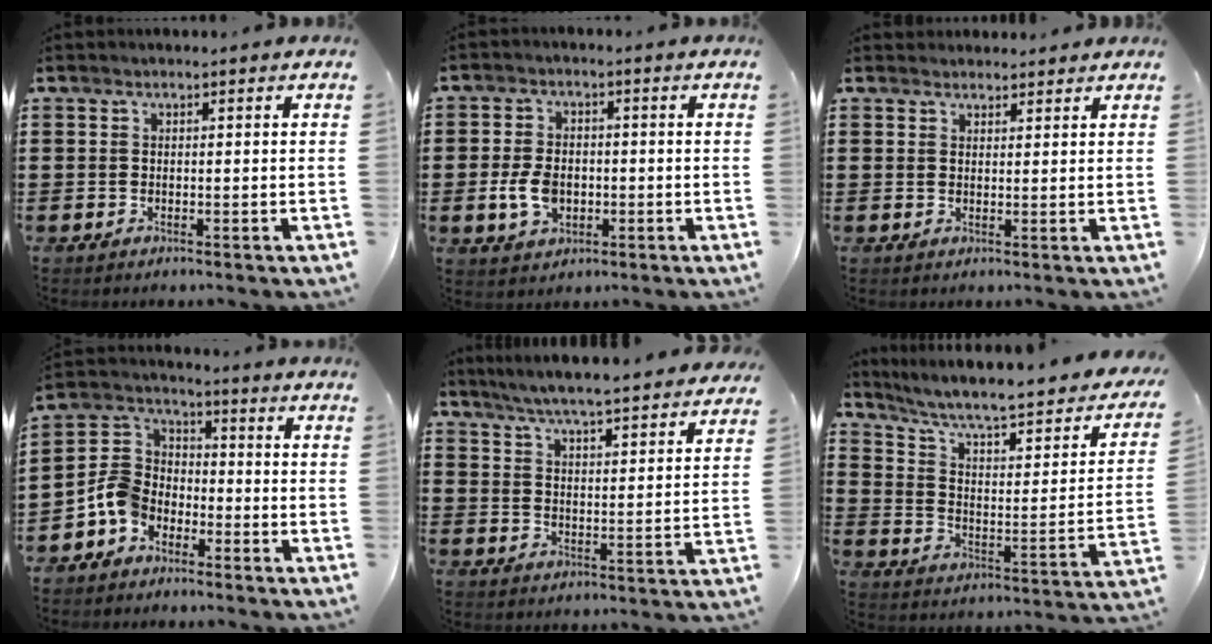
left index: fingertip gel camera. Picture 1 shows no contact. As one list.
[{"total": 5.7, "force": [-1.2, 3.7, 4.1], "torque": [-0.102, -0.001, -0.028]}, {"total": 1.9, "force": [1.9, 0.5, 0.0], "torque": [-0.004, 0.001, 0.037]}, {"total": 6.1, "force": [-3.8, 4.4, 2.0], "torque": [-0.079, 0.007, -0.084]}, {"total": 5.5, "force": [5.3, -0.5, 1.6], "torque": [-0.054, -0.039, 0.089]}, {"total": 6.2, "force": [4.6, 0.7, 4.1], "torque": [-0.102, -0.041, 0.069]}]